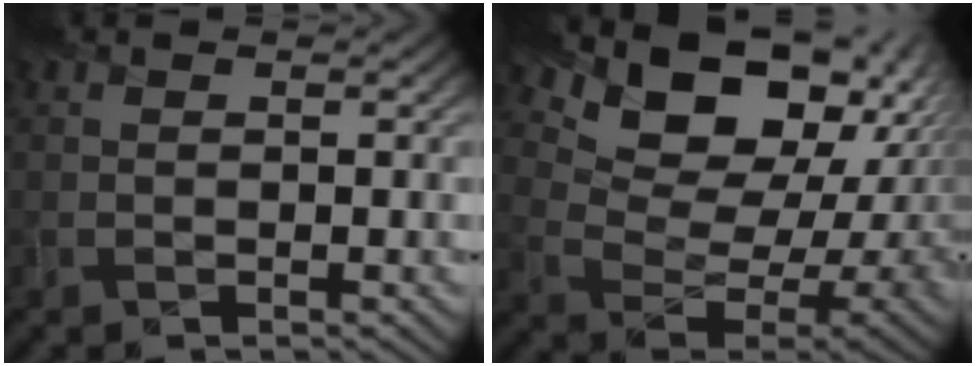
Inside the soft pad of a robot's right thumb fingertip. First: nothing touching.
{"total": 16.5, "force": [9.4, 9.6, 9.6], "torque": [-0.190, 0.016, 0.156]}